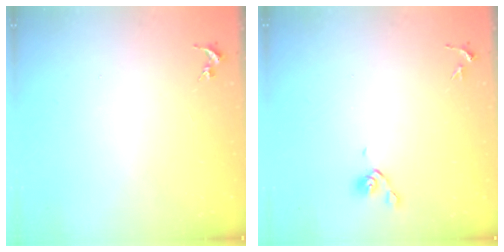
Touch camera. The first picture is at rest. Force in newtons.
{"total": 5.1, "press": 4.9, "slide": 1.2}